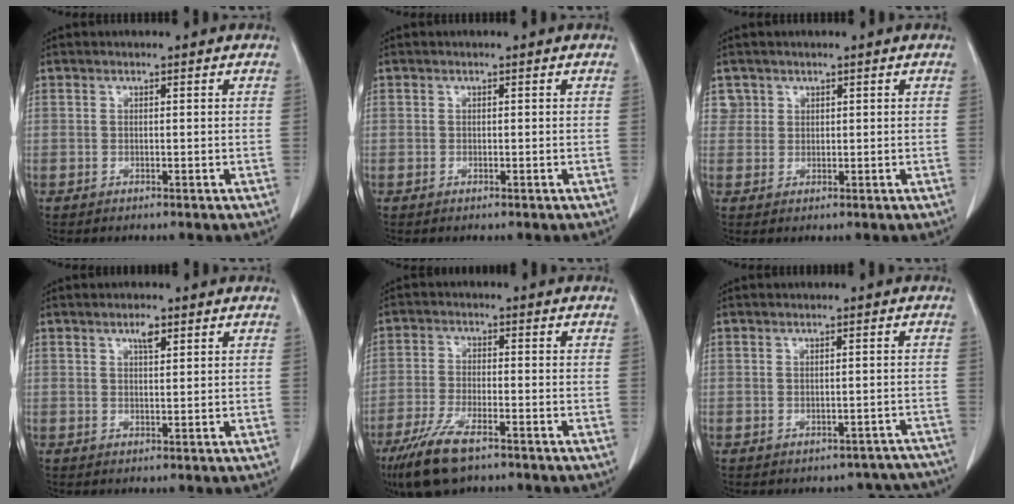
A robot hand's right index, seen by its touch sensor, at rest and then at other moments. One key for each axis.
{"total": 0.0}
{"total": 1.9, "fx": 1.0, "fy": 1.5, "fz": -0.2, "tx": 0.018, "ty": 0.005, "tz": 0.012}
{"total": 2.0, "fx": 1.2, "fy": 0.6, "fz": 1.5, "tx": -0.028, "ty": 0.000, "tz": 0.019}
{"total": 9.3, "fx": -6.3, "fy": 2.4, "fz": 6.3, "tx": -0.126, "ty": -0.019, "tz": -0.109}
{"total": 8.8, "fx": -7.7, "fy": 4.1, "fz": 1.0, "tx": 0.006, "ty": 0.031, "tz": -0.072}